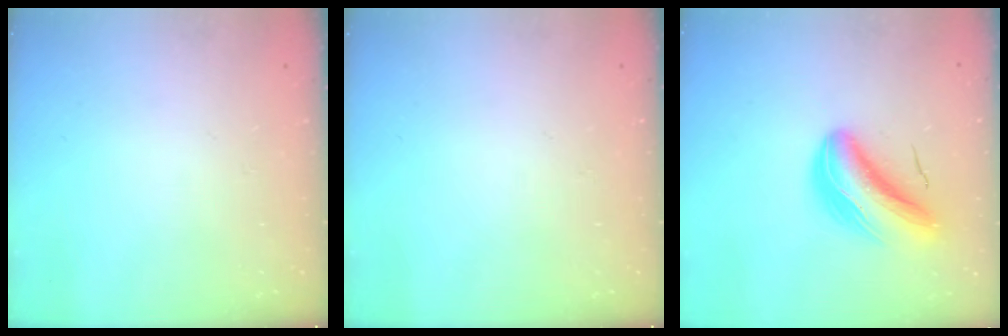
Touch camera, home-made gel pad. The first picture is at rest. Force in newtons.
{"total": 0.0}
{"total": 7.6, "press": 7.3, "slide": 2.0}